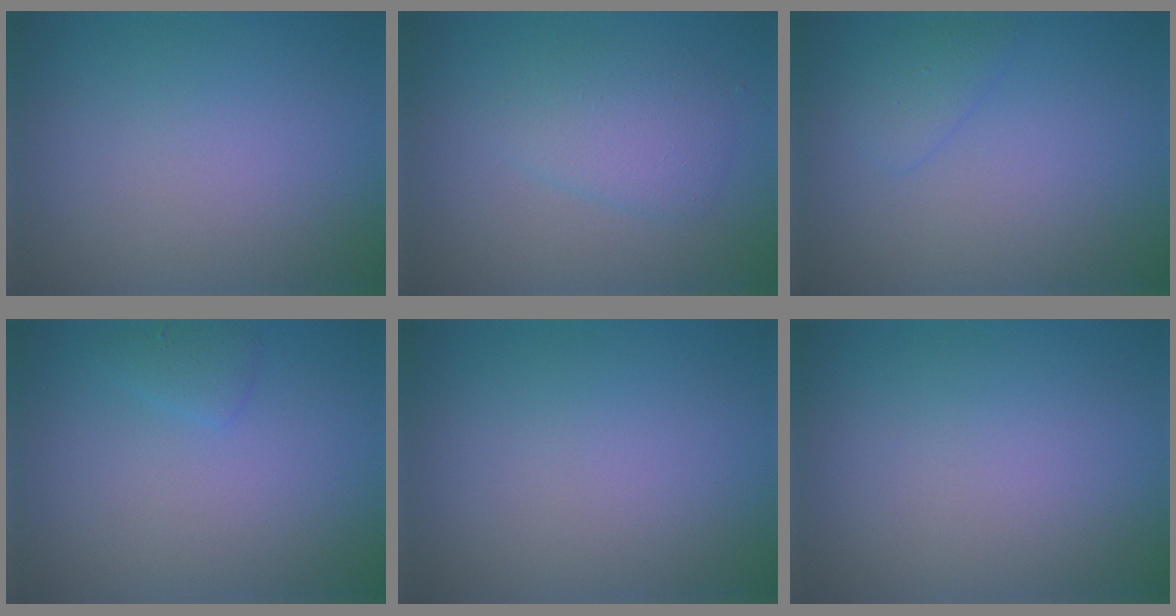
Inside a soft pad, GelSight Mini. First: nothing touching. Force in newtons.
{"total": 2.6, "press": 2.6, "slide": 0.1}
{"total": 1.4, "press": 1.4, "slide": 0.2}
{"total": 1.1, "press": 1.1, "slide": 0.0}
{"total": 0.0}
{"total": 0.0}